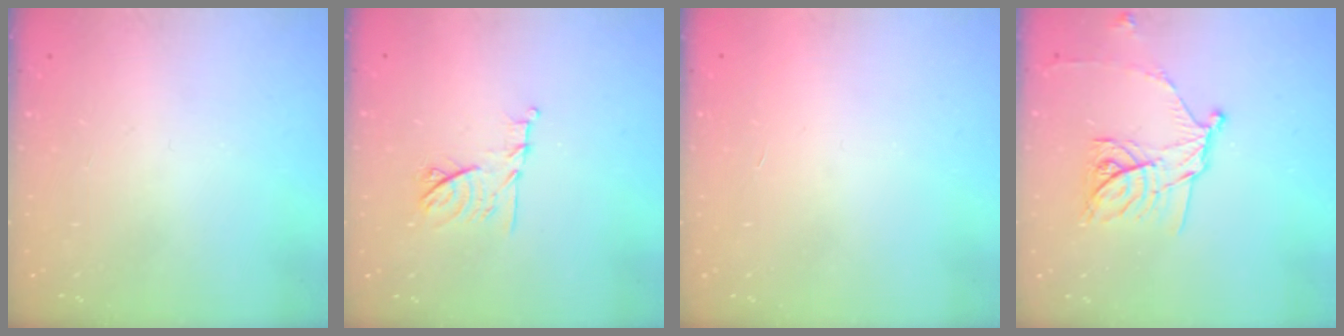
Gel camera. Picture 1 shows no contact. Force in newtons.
{"total": 10.5, "press": 10.5, "slide": 0.3}
{"total": 1.6, "press": 1.6, "slide": 0.1}
{"total": 13.5, "press": 13.5, "slide": 0.1}